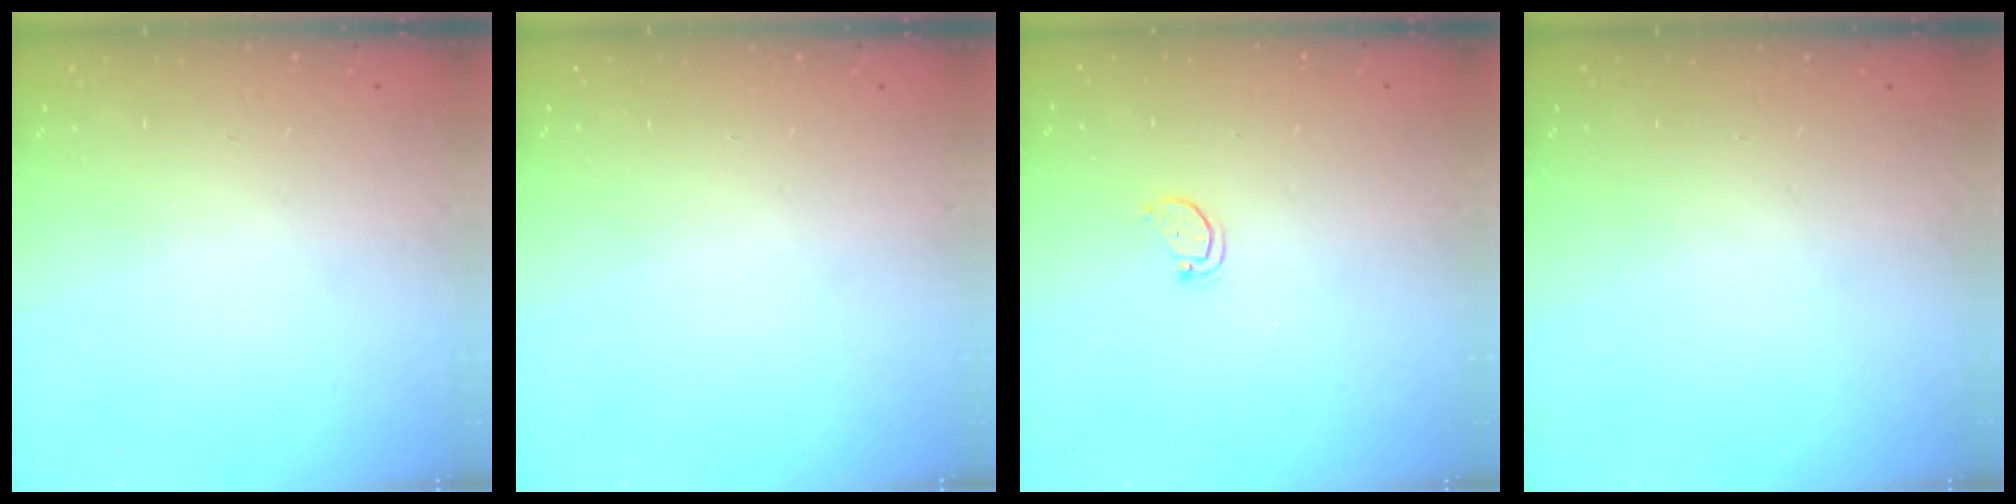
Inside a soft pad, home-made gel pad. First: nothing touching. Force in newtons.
{"total": 0.0}
{"total": 1.8, "press": 1.8, "slide": 0.1}
{"total": 0.0}